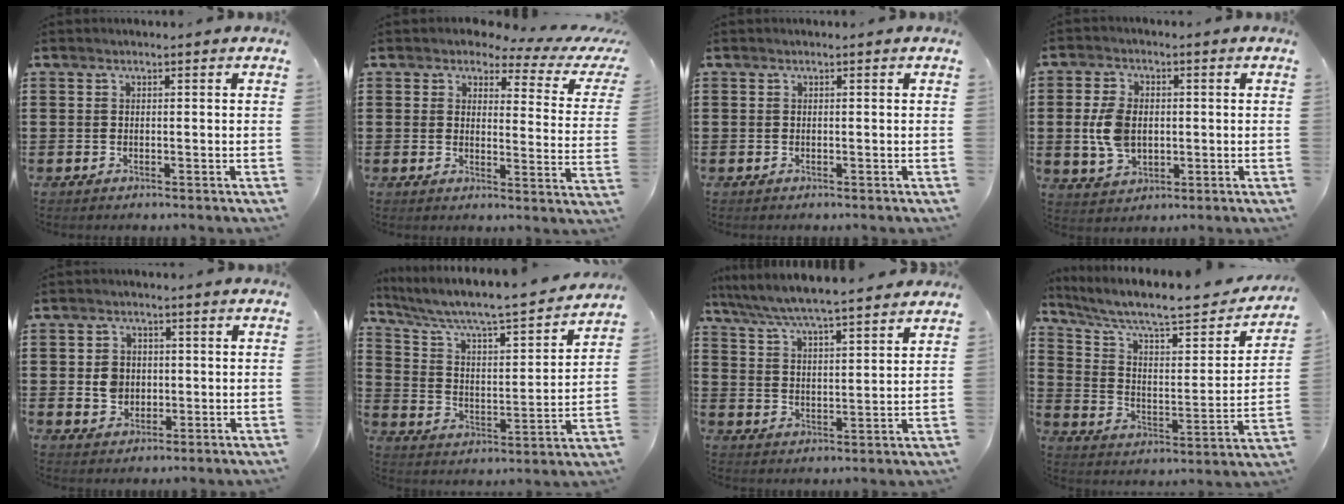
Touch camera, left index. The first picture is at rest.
{"total": 3.4, "force": [2.5, 1.1, 2.1], "torque": [-0.051, -0.012, 0.035]}
{"total": 0.0}
{"total": 6.8, "force": [0.0, 4.4, 5.1], "torque": [-0.129, 0.005, -0.007]}
{"total": 3.7, "force": [0.1, 3.2, 1.9], "torque": [-0.039, 0.005, -0.002]}
{"total": 5.6, "force": [4.7, 0.5, 2.9], "torque": [-0.082, -0.046, 0.071]}
{"total": 6.0, "force": [5.7, -0.2, 2.0], "torque": [-0.064, -0.036, 0.097]}
{"total": 8.1, "force": [6.5, 1.4, 4.7], "torque": [-0.112, -0.049, 0.104]}